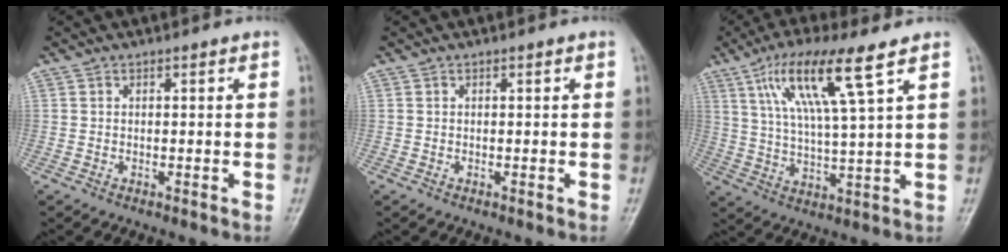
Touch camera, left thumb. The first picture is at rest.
{"total": 0.0}
{"total": 13.1, "force": [6.6, 1.5, 11.2], "torque": [-0.220, -0.018, 0.125]}